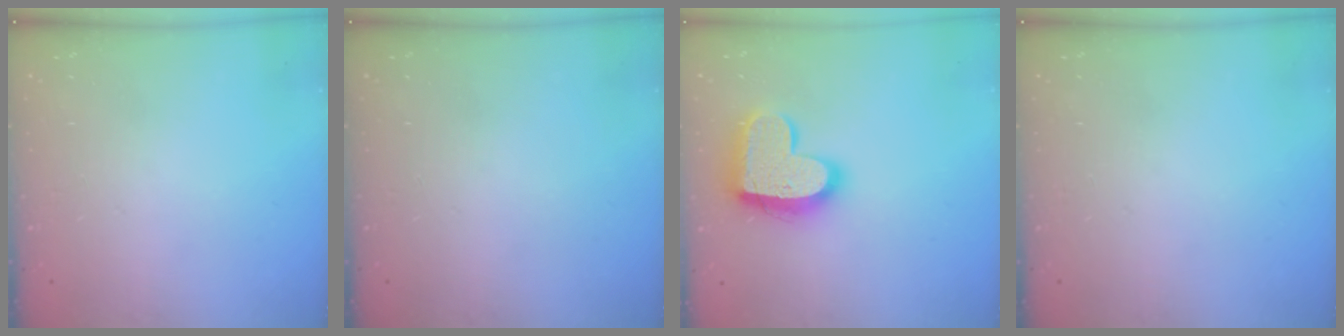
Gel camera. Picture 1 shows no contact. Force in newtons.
{"total": 0.0}
{"total": 17.6, "press": 17.5, "slide": 1.3}
{"total": 0.0}